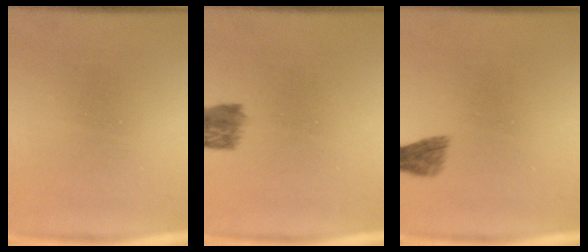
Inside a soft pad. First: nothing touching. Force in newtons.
{"total": 4.5}
{"total": 1.9}